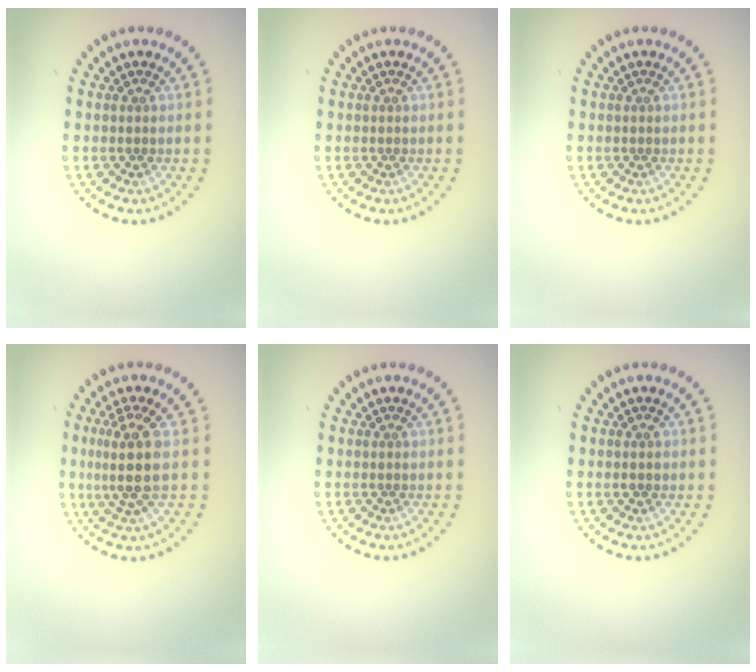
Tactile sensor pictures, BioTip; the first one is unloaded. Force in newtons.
{"total": 0.0}
{"total": 0.0}
{"total": 3.7, "press": 3.0, "slide": 2.2}
{"total": 0.0}
{"total": 0.9, "press": 0.9, "slide": 0.1}